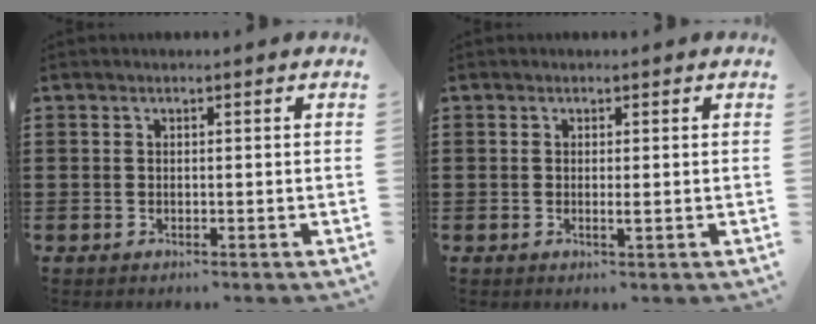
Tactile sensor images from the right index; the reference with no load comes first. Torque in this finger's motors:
{"motor_torque": [0.79, -0.26, 0.31, 0.07]}